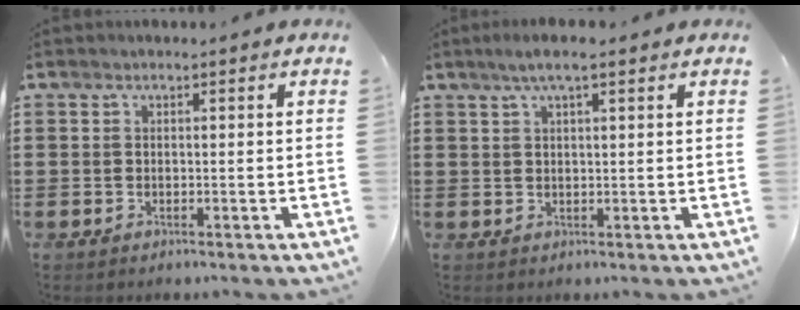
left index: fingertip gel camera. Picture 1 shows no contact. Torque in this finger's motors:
{"motor_torque": [0.87, -0.77, 0.44, 0.11]}